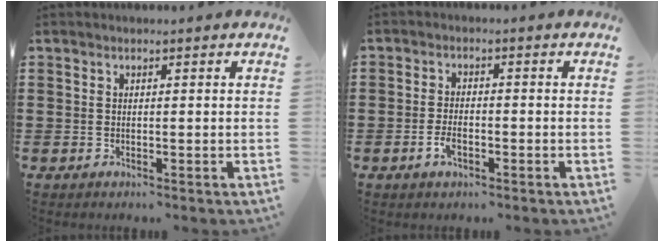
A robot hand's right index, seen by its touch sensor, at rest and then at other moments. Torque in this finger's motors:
{"motor_torque": [2.14, 0.00, 0.05, 0.01]}